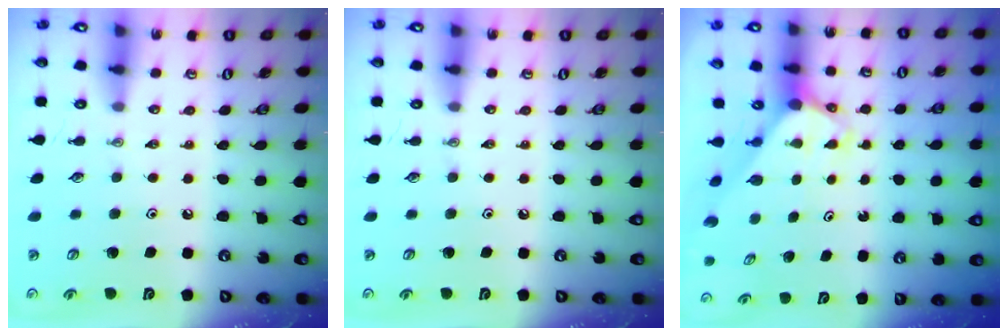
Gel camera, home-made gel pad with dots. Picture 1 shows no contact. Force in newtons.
{"total": 0.0}
{"total": 3.2, "press": 3.2, "slide": 0.2}